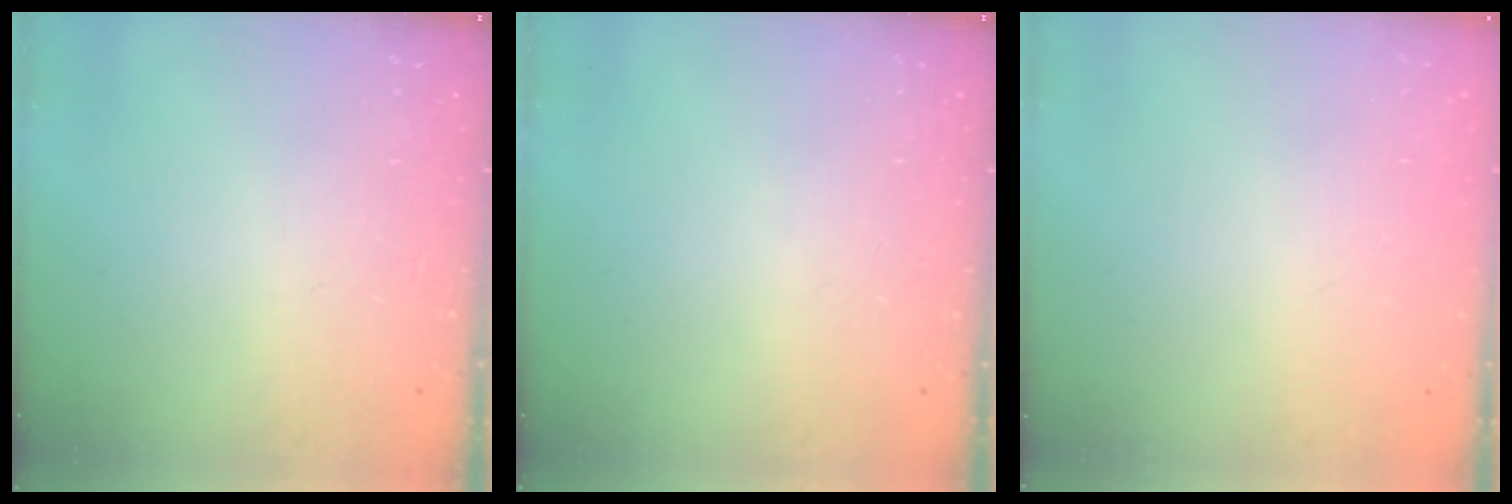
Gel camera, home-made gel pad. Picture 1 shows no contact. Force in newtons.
{"total": 0.0}
{"total": 0.0}